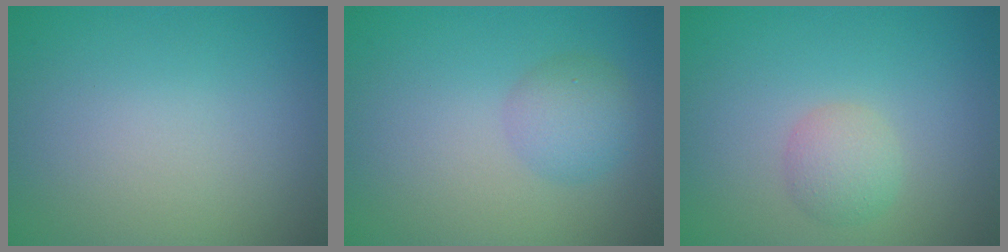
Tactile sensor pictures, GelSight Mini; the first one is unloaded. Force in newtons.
{"total": 2.6, "press": 2.6, "slide": 0.0}
{"total": 2.1, "press": 2.1, "slide": 0.0}